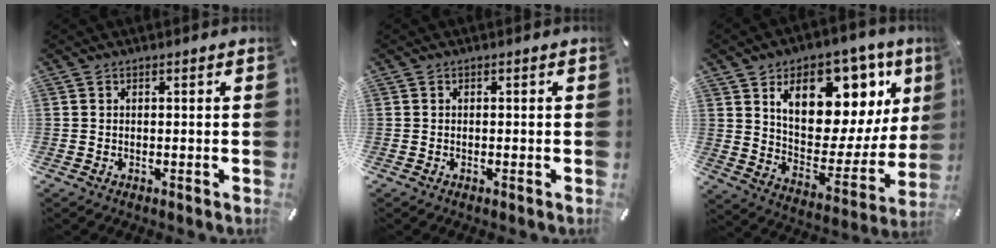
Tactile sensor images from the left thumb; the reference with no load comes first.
{"total": 0.0}
{"total": 18.4, "force": [10.2, 10.7, 11.0], "torque": [-0.162, -0.072, 0.170]}